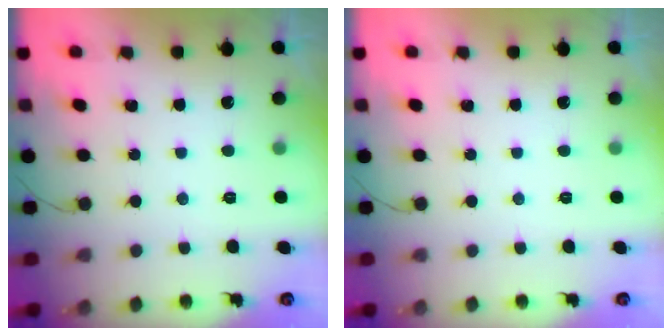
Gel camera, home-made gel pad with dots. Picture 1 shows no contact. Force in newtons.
{"total": 0.0}